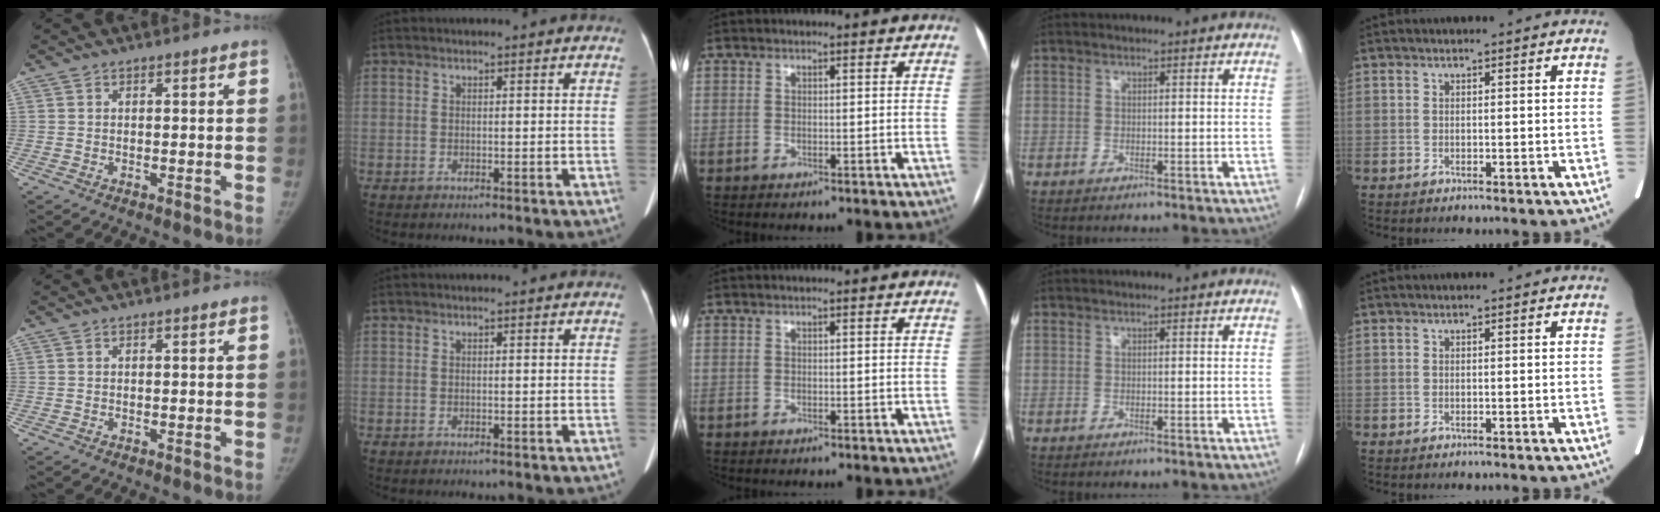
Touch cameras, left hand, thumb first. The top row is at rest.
{}